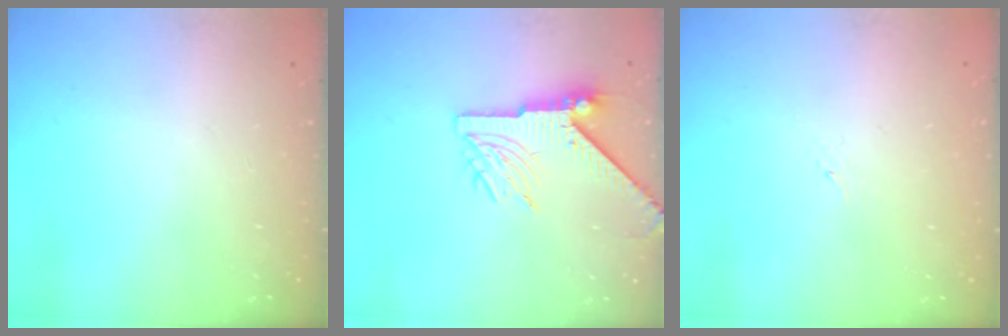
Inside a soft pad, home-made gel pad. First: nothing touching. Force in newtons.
{"total": 7.7, "press": 7.6, "slide": 0.9}
{"total": 1.2, "press": 1.1, "slide": 0.2}